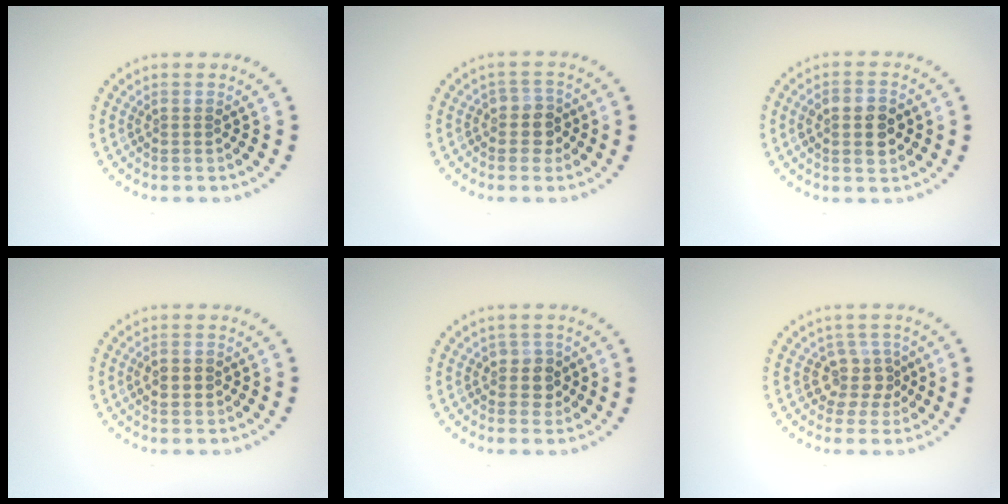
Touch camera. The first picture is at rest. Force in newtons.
{"total": 2.2, "press": 1.9, "slide": 1.1}
{"total": 3.9, "press": 3.9, "slide": 0.2}
{"total": 2.4, "press": 2.4, "slide": 0.0}
{"total": 1.9, "press": 1.7, "slide": 0.8}
{"total": 2.8, "press": 2.1, "slide": 1.9}